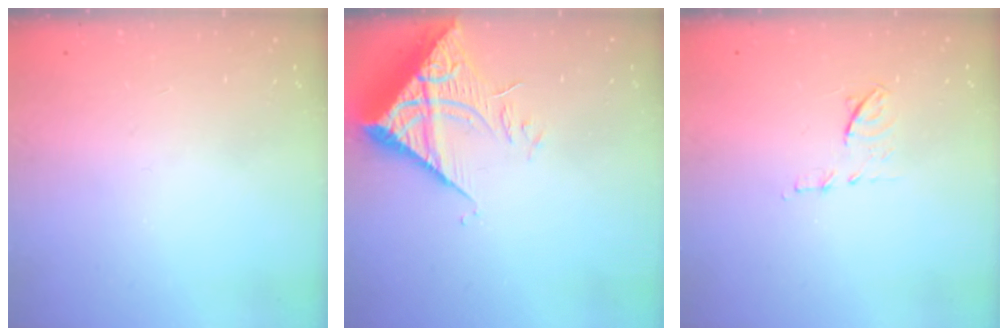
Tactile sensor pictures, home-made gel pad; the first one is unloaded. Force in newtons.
{"total": 9.3, "press": 9.2, "slide": 1.2}
{"total": 6.8, "press": 6.8, "slide": 0.9}